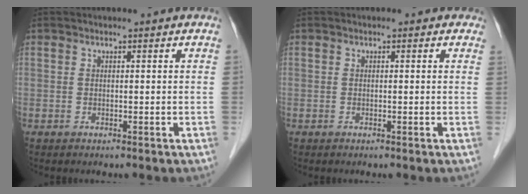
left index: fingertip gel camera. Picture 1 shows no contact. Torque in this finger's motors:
{"motor_torque": [0.80, -0.74, 0.13, 0.02]}